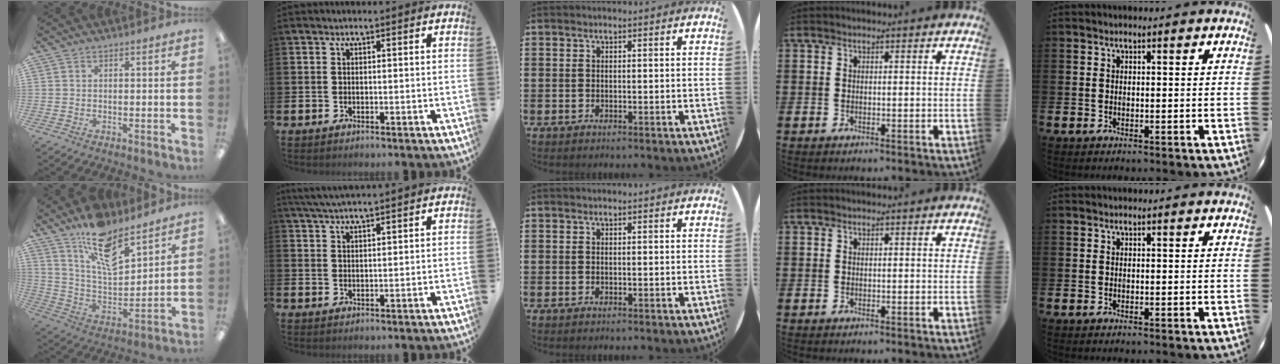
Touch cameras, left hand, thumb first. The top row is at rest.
{"thumb": {"total": 15.3, "force": [11.1, 5.9, 8.7], "torque": [-0.151, -0.064, 0.195]}, "index": {"total": 3.8, "force": [3.6, -0.1, 1.4], "torque": [-0.045, -0.003, 0.068]}}